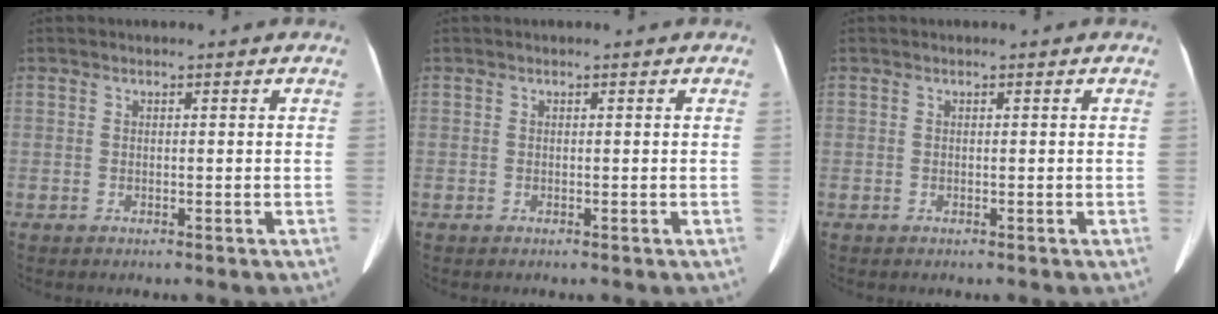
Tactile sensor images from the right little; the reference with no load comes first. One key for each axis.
{"total": 0.0}
{"total": 0.0}